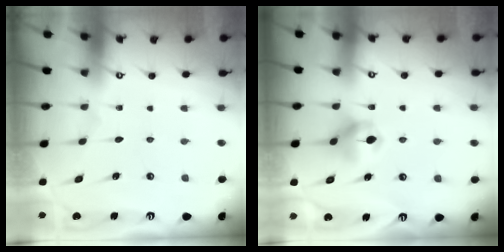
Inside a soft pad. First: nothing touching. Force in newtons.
{"total": 5.7, "press": 5.6, "slide": 0.6}